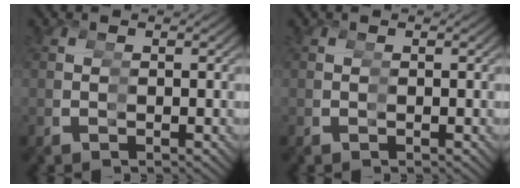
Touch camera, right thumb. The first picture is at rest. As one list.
[{"total": 0.0}]